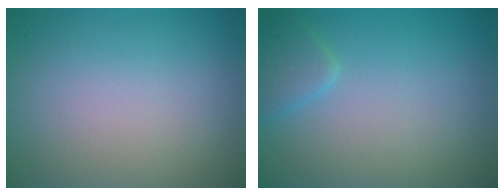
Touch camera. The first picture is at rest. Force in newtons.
{"total": 1.8, "press": 1.8, "slide": 0.1}